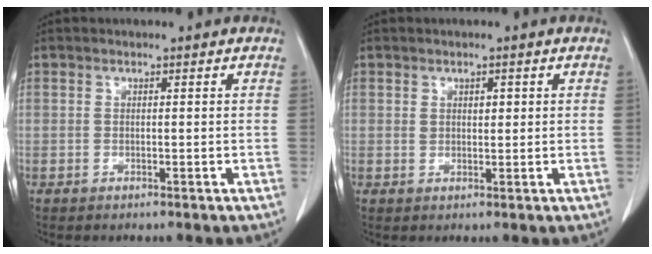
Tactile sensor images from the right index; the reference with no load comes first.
{"total": 1.8, "force": [0.7, 0.9, 1.4], "torque": [-0.019, 0.001, 0.012]}